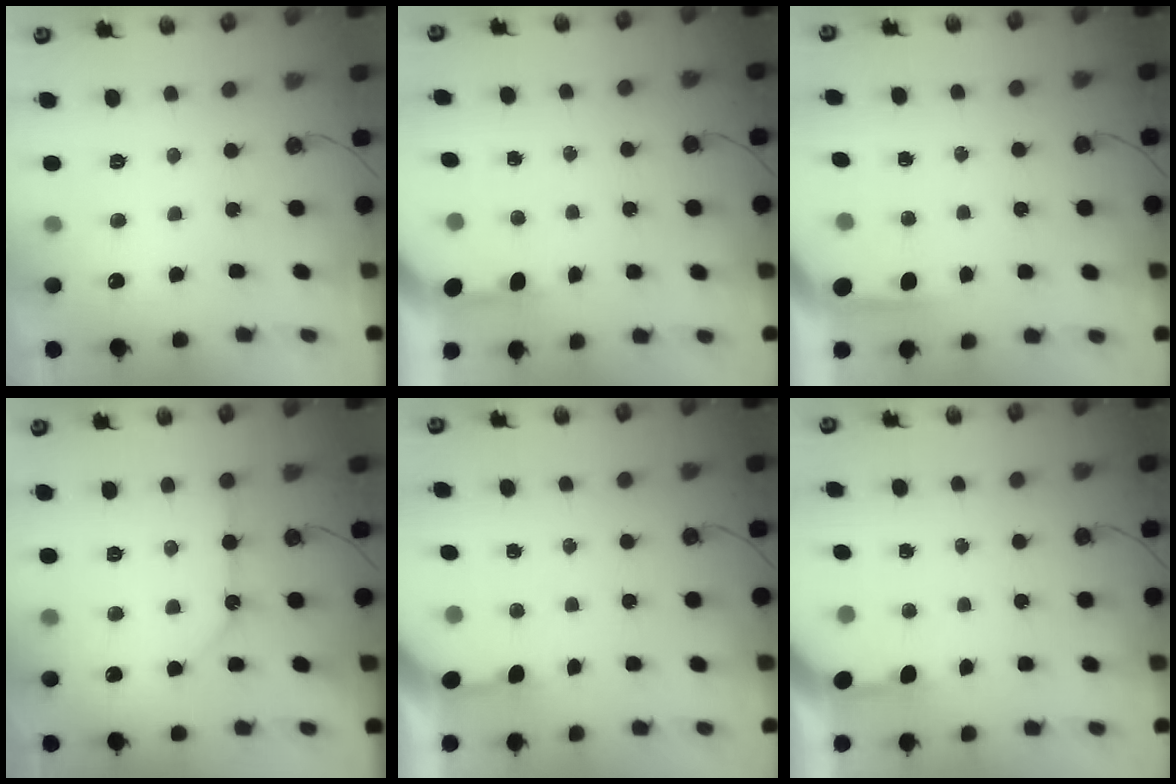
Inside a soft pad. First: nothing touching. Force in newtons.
{"total": 3.2, "press": 3.2, "slide": 0.3}
{"total": 3.3, "press": 3.3, "slide": 0.3}
{"total": 9.6, "press": 9.5, "slide": 0.9}
{"total": 3.4, "press": 3.4, "slide": 0.3}
{"total": 3.2, "press": 3.2, "slide": 0.4}